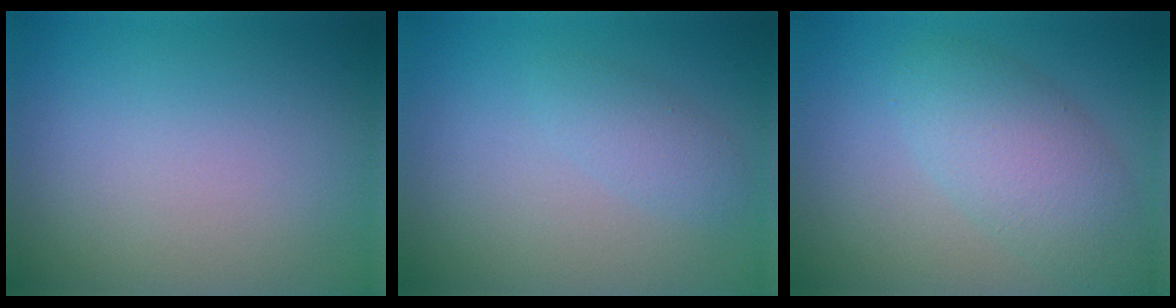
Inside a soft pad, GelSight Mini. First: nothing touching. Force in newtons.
{"total": 1.6, "press": 1.6, "slide": 0.0}
{"total": 4.6, "press": 4.6, "slide": 0.2}